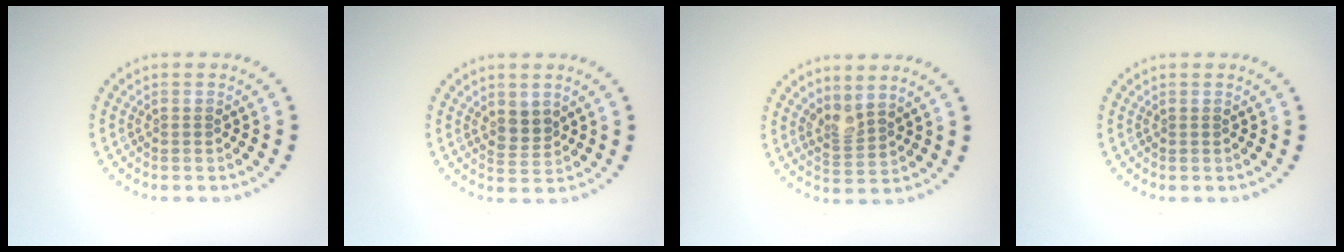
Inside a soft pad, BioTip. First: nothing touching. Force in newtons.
{"total": 1.9, "press": 1.6, "slide": 1.1}
{"total": 2.1, "press": 1.5, "slide": 1.4}
{"total": 0.0}